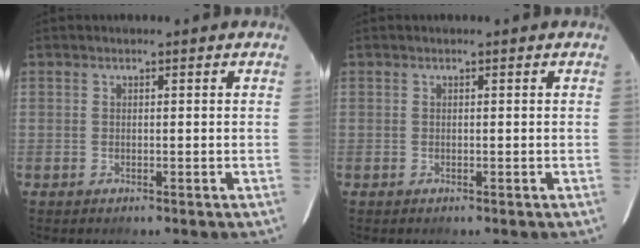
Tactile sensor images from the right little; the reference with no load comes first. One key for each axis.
{"total": 0.0}